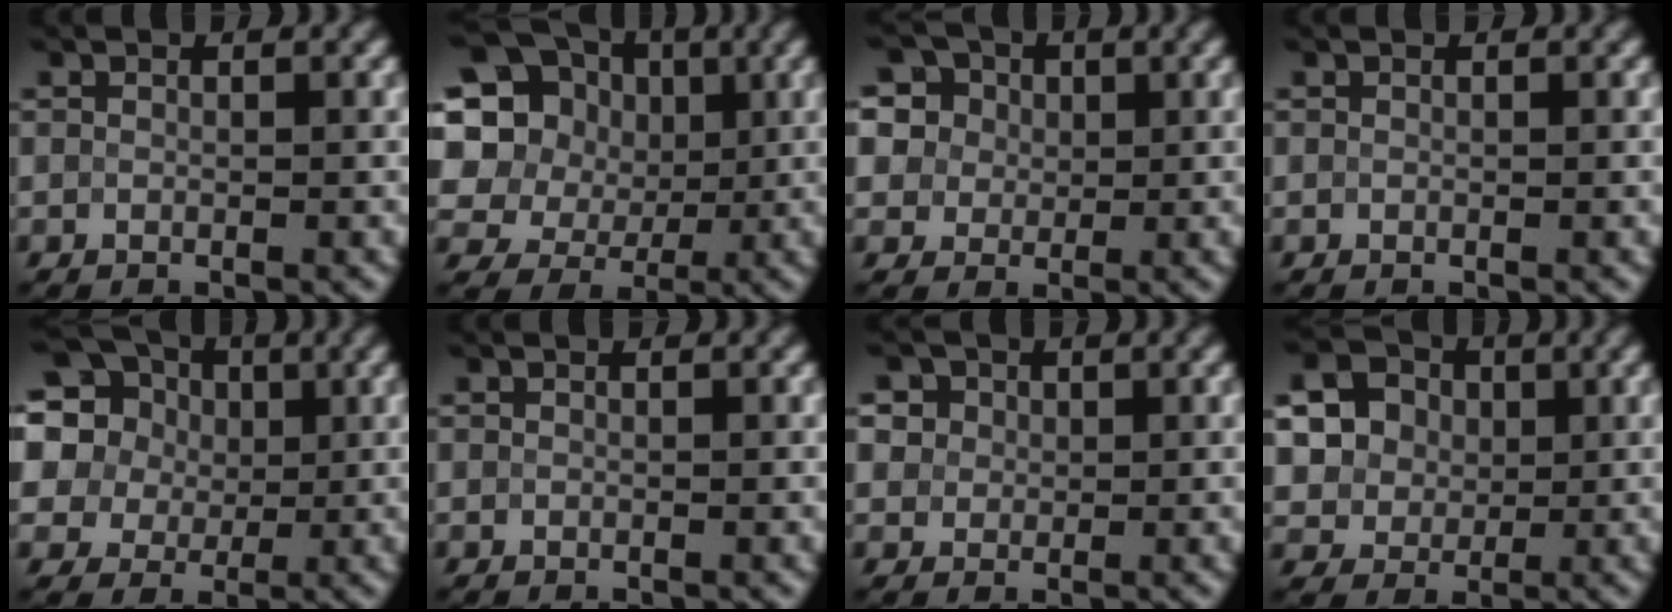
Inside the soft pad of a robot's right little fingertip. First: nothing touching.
{"total": 16.6, "force": [6.4, 13.5, 7.1], "torque": [-0.194, 0.042, 0.102]}
{"total": 12.9, "force": [6.9, 9.2, 5.8], "torque": [-0.148, 0.053, 0.097]}
{"total": 0.0}
{"total": 17.5, "force": [7.7, 13.9, 7.4], "torque": [-0.208, 0.052, 0.116]}
{"total": 0.0}
{"total": 7.0, "force": [3.8, 5.1, 3.0], "torque": [-0.061, 0.029, 0.036]}
{"total": 8.4, "force": [2.8, 6.8, 4.0], "torque": [-0.090, 0.027, 0.035]}